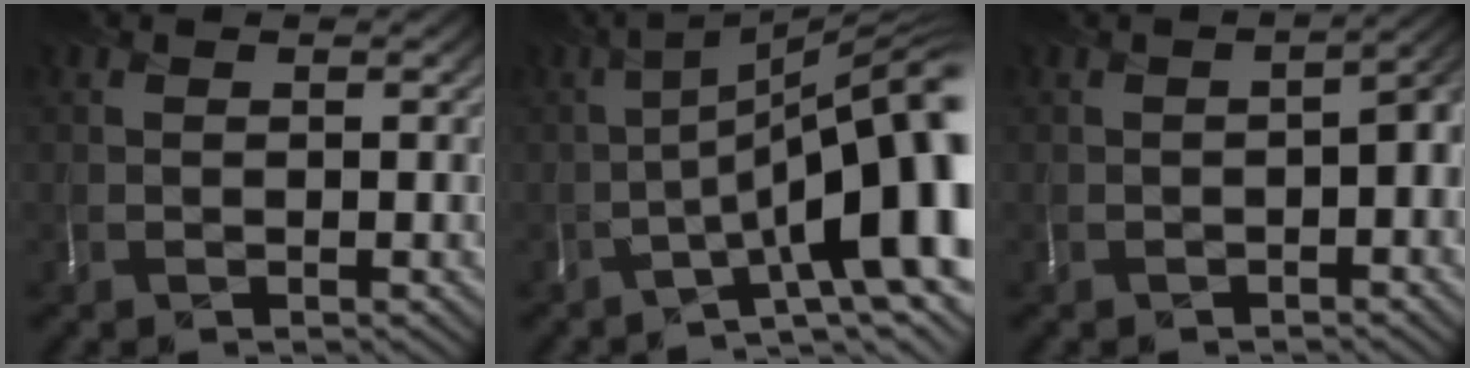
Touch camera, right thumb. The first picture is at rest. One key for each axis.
{"total": 16.1, "fx": -3.8, "fy": 4.8, "fz": 14.9, "tx": -0.212, "ty": -0.012, "tz": -0.049}
{"total": 3.2, "fx": -0.8, "fy": 1.1, "fz": 2.9, "tx": -0.031, "ty": -0.002, "tz": -0.009}